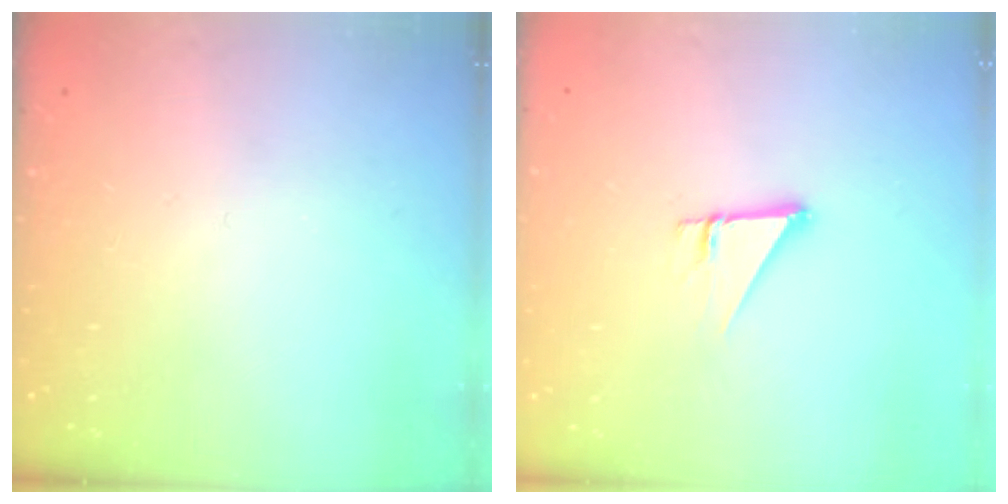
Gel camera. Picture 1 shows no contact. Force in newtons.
{"total": 2.7, "press": 2.7, "slide": 0.2}